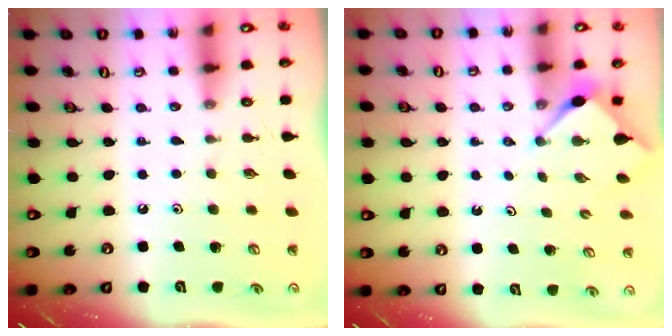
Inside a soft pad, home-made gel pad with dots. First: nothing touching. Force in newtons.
{"total": 2.8, "press": 2.8, "slide": 0.3}